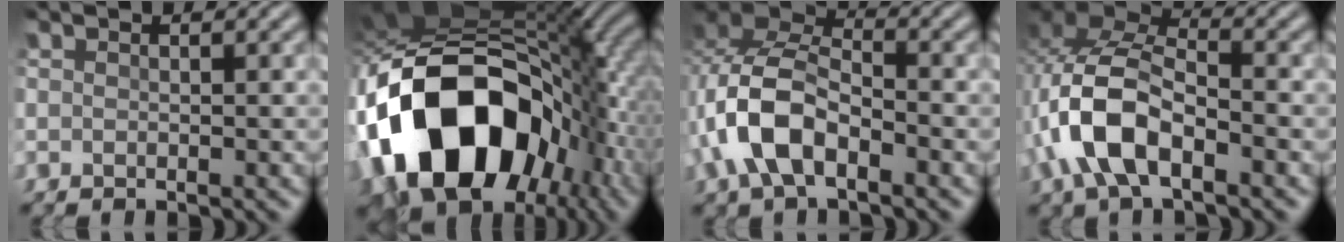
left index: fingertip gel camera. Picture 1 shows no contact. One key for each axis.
{"total": 18.8, "fx": -4.5, "fy": 12.9, "fz": 12.9, "tx": -0.254, "ty": -0.013, "tz": -0.067}
{"total": 7.0, "fx": -2.7, "fy": 3.8, "fz": 5.2, "tx": -0.115, "ty": 0.009, "tz": -0.058}
{"total": 8.0, "fx": -3.0, "fy": 3.9, "fz": 6.3, "tx": -0.139, "ty": 0.010, "tz": -0.064}